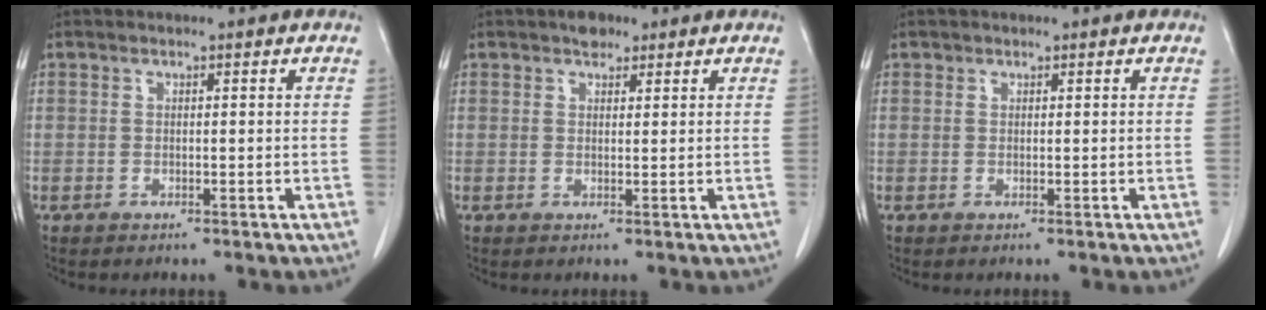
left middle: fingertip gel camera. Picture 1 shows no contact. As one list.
[{"total": 2.2, "force": [1.6, 1.3, 0.9], "torque": [-0.015, 0.005, 0.023]}, {"total": 0.0}]